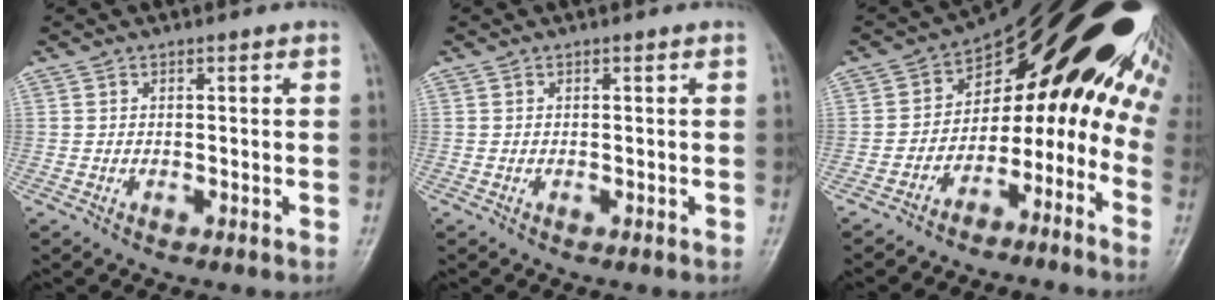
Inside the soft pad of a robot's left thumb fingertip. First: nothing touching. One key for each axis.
{"total": 0.0}
{"total": 21.8, "fx": -2.6, "fy": 13.8, "fz": 16.6, "tx": -0.201, "ty": 0.136, "tz": -0.038}